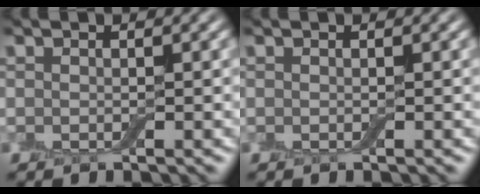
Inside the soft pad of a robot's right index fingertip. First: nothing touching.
{"total": 0.0}